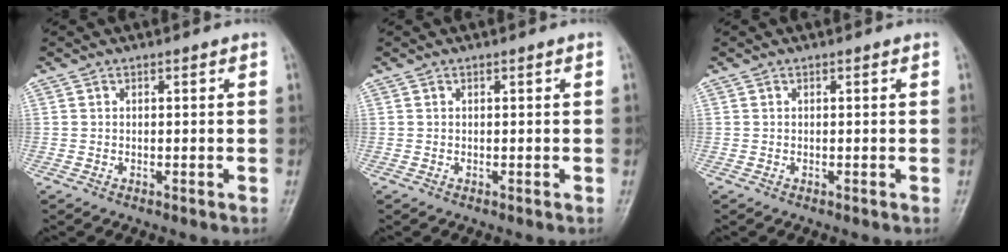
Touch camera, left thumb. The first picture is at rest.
{"total": 0.0}
{"total": 0.0}